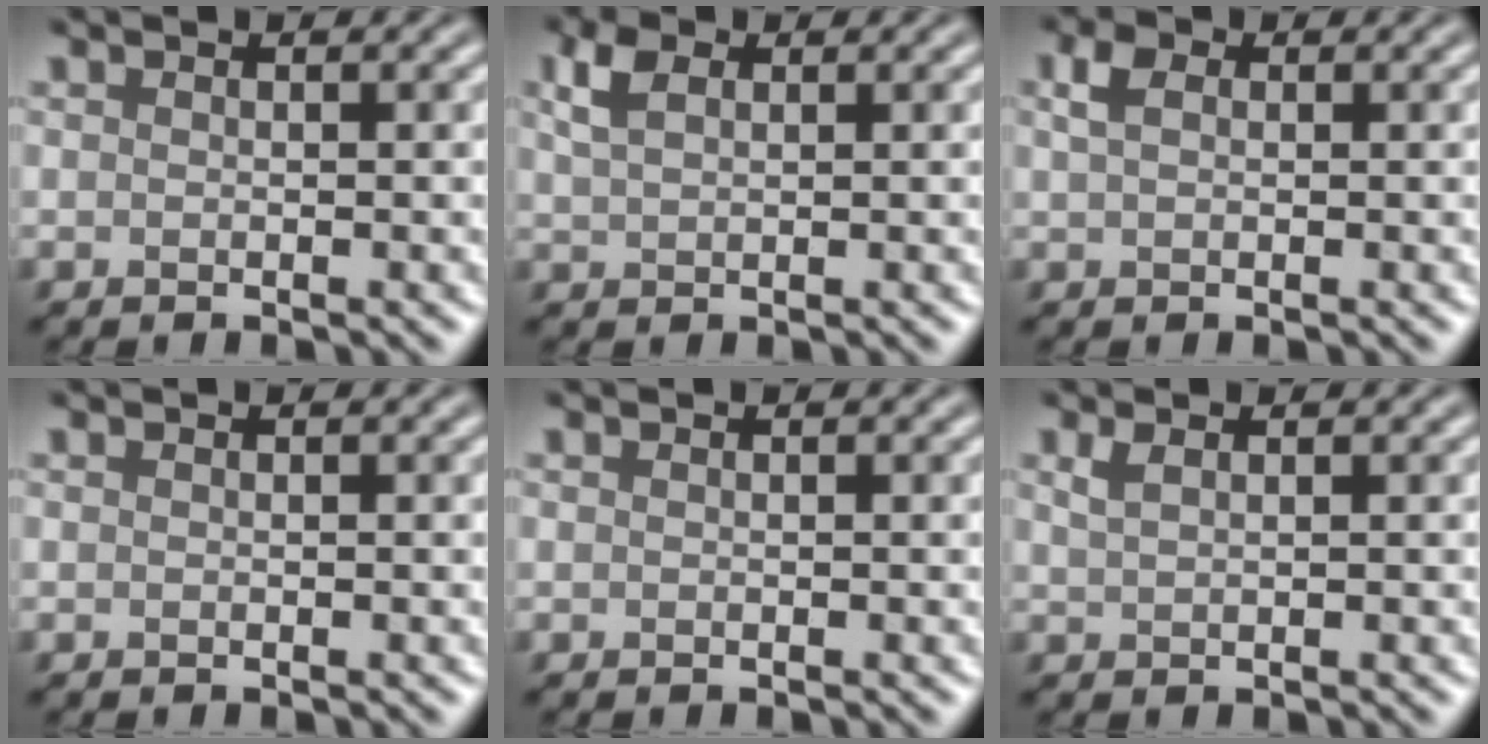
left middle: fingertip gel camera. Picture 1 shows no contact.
{"total": 2.8, "force": [1.4, 1.6, 1.8], "torque": [-0.044, 0.006, 0.028]}
{"total": 2.0, "force": [0.8, 1.3, 1.3], "torque": [-0.027, 0.007, 0.011]}
{"total": 0.0}
{"total": 0.0}
{"total": 1.1, "force": [0.7, 0.4, 0.8], "torque": [-0.019, 0.002, 0.018]}